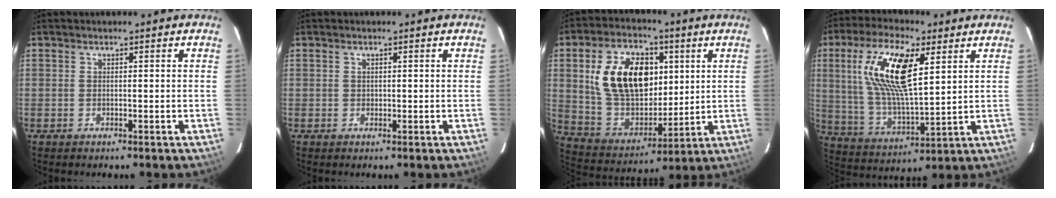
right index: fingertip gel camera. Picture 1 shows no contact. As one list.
[{"total": 0.6, "force": [0.1, 0.6, 0.1], "torque": [0.002, 0.003, 0.002]}, {"total": 19.8, "force": [5.1, 12.5, 14.4], "torque": [-0.281, 0.013, 0.107]}, {"total": 17.2, "force": [6.3, 5.8, 14.9], "torque": [-0.290, 0.010, 0.125]}]